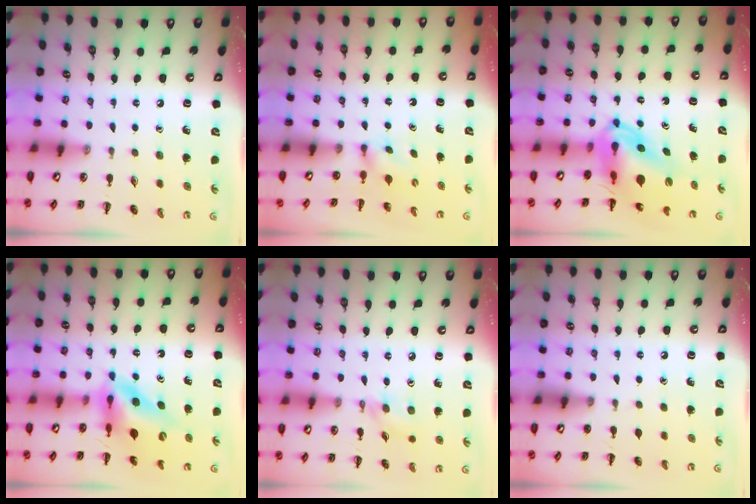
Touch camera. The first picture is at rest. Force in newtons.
{"total": 1.8, "press": 1.5, "slide": 0.9}
{"total": 8.1, "press": 7.7, "slide": 2.6}
{"total": 11.1, "press": 10.5, "slide": 3.6}
{"total": 3.5, "press": 3.3, "slide": 1.1}
{"total": 0.0}